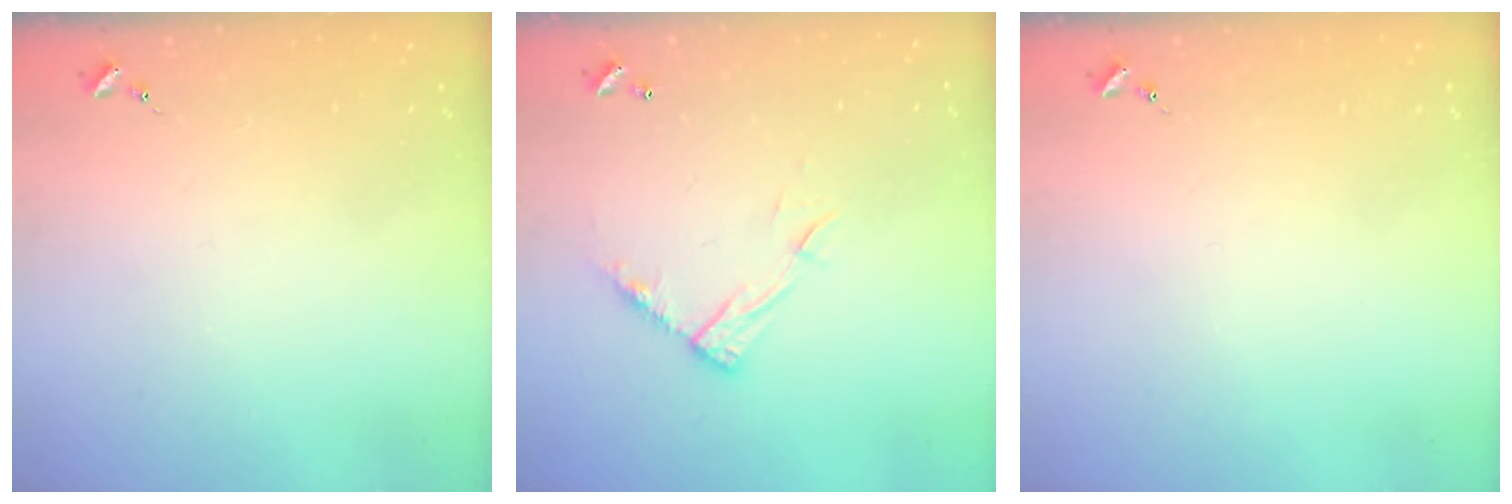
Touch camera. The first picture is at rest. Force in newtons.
{"total": 10.6, "press": 10.6, "slide": 0.4}
{"total": 0.0}